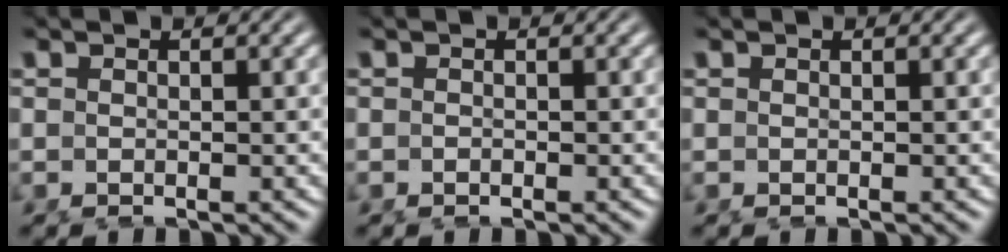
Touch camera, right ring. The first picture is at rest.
{"total": 0.6, "force": [-0.4, -0.4, 0.0], "torque": [0.001, -0.007, -0.004]}
{"total": 0.0}